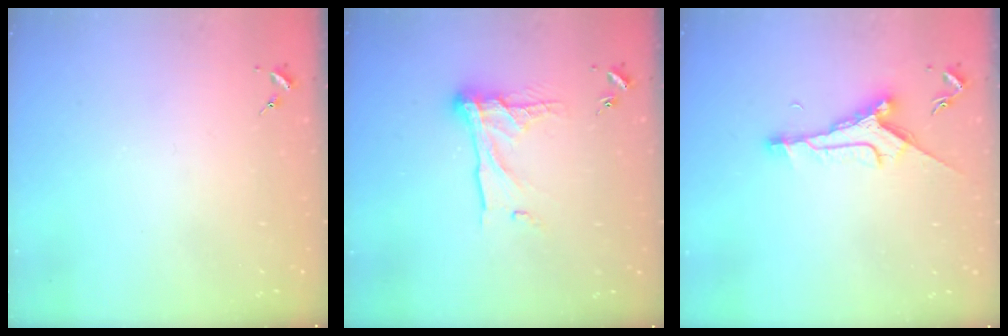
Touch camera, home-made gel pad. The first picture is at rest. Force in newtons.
{"total": 13.4, "press": 13.4, "slide": 1.1}
{"total": 9.4, "press": 9.4, "slide": 0.8}